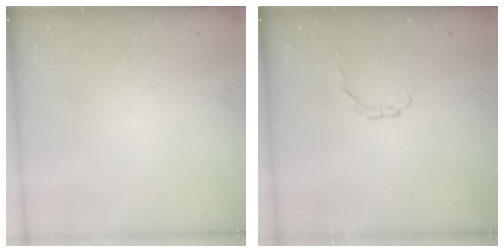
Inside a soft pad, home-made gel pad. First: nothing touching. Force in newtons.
{"total": 2.9, "press": 2.7, "slide": 1.1}